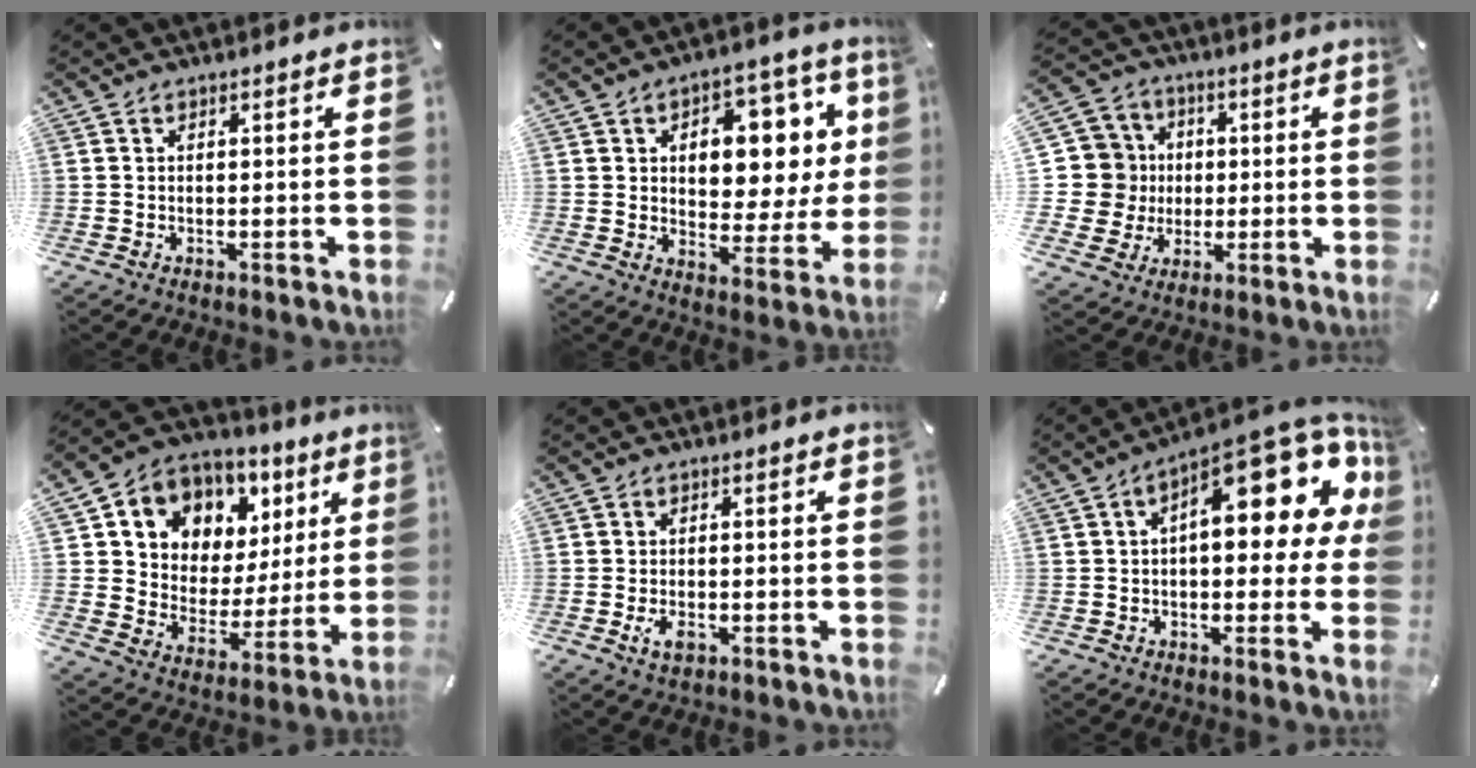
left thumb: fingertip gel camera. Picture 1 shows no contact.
{"total": 12.2, "force": [4.1, 7.9, 8.4], "torque": [-0.108, -0.033, 0.067]}
{"total": 13.7, "force": [0.0, 13.2, 3.7], "torque": [-0.076, 0.008, 0.005]}
{"total": 9.1, "force": [4.7, 7.8, 0.7], "torque": [-0.030, -0.053, 0.090]}
{"total": 3.3, "force": [-1.2, 1.8, 2.5], "torque": [-0.055, 0.000, -0.024]}
{"total": 18.9, "force": [6.8, 8.4, 15.5], "torque": [-0.201, -0.049, 0.109]}